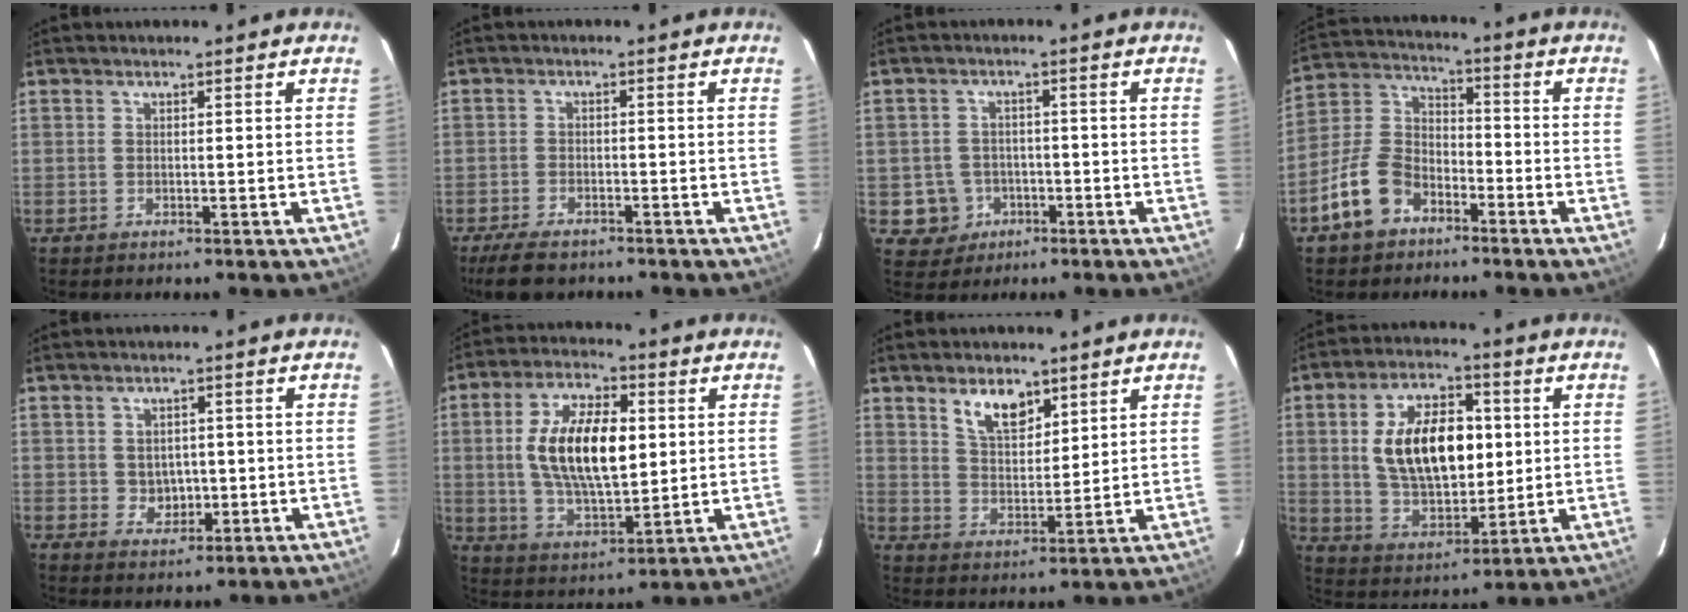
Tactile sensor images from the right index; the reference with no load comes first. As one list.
[{"total": 7.1, "force": [-5.7, 2.6, 3.3], "torque": [-0.088, -0.014, -0.099]}, {"total": 6.0, "force": [-2.1, 5.6, 0.7], "torque": [-0.029, 0.019, -0.023]}, {"total": 11.1, "force": [-6.6, 7.1, 5.5], "torque": [-0.125, 0.029, -0.118]}, {"total": 3.9, "force": [-0.2, 3.5, 1.6], "torque": [-0.030, 0.006, 0.007]}, {"total": 15.4, "force": [1.9, 7.1, 13.6], "torque": [-0.258, 0.007, 0.040]}, {"total": 7.5, "force": [4.8, 3.6, 4.5], "torque": [-0.075, 0.005, 0.093]}, {"total": 16.4, "force": [2.3, 9.2, 13.4], "torque": [-0.242, 0.015, 0.054]}]